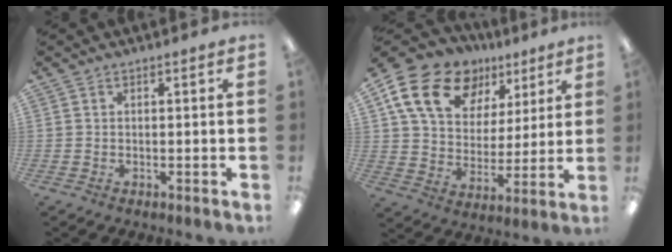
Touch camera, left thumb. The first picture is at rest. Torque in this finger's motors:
{"motor_torque": [0.36, 0.50, 1.38, -1.39, 0.37]}